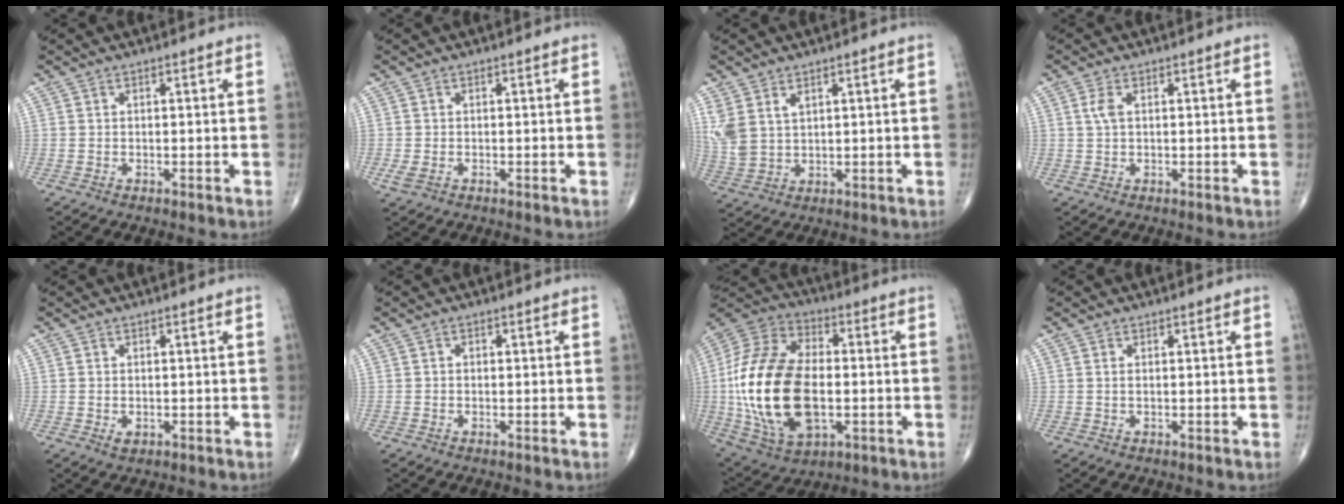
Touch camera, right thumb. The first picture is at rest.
{"total": 1.9, "force": [-0.6, 1.1, 1.3], "torque": [-0.035, -0.002, -0.011]}
{"total": 6.2, "force": [2.8, 3.7, 4.1], "torque": [-0.093, -0.006, 0.070]}
{"total": 2.2, "force": [0.6, 1.1, 1.8], "torque": [-0.045, 0.007, 0.012]}
{"total": 1.6, "force": [-0.3, 1.2, 1.0], "torque": [-0.013, -0.001, -0.001]}
{"total": 0.6, "force": [0.0, 0.5, 0.3], "torque": [-0.001, 0.001, -0.004]}
{"total": 26.6, "force": [-2.3, 15.2, 21.7], "torque": [-0.443, 0.005, -0.029]}
{"total": 0.6, "force": [0.1, 0.2, 0.5], "torque": [-0.014, 0.001, 0.004]}